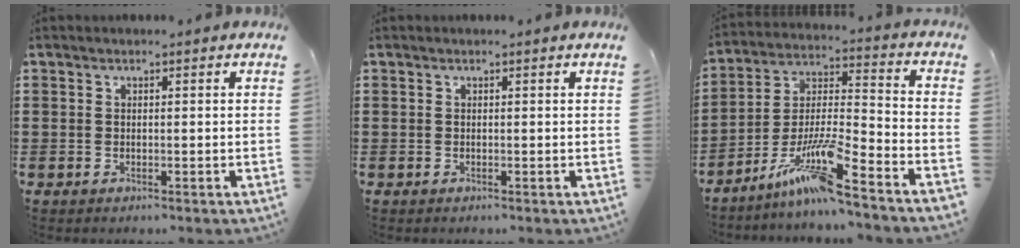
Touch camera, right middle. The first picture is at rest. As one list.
[{"total": 0.0}, {"total": 12.2, "force": [-9.0, 0.3, 8.2], "torque": [-0.168, -0.007, -0.180]}]